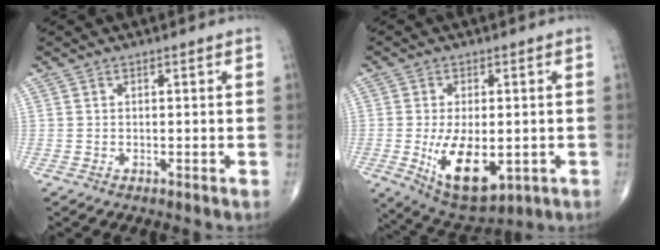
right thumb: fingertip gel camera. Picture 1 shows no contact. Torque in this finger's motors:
{"motor_torque": [-0.14, 1.15, 1.08, -0.24, 0.37]}